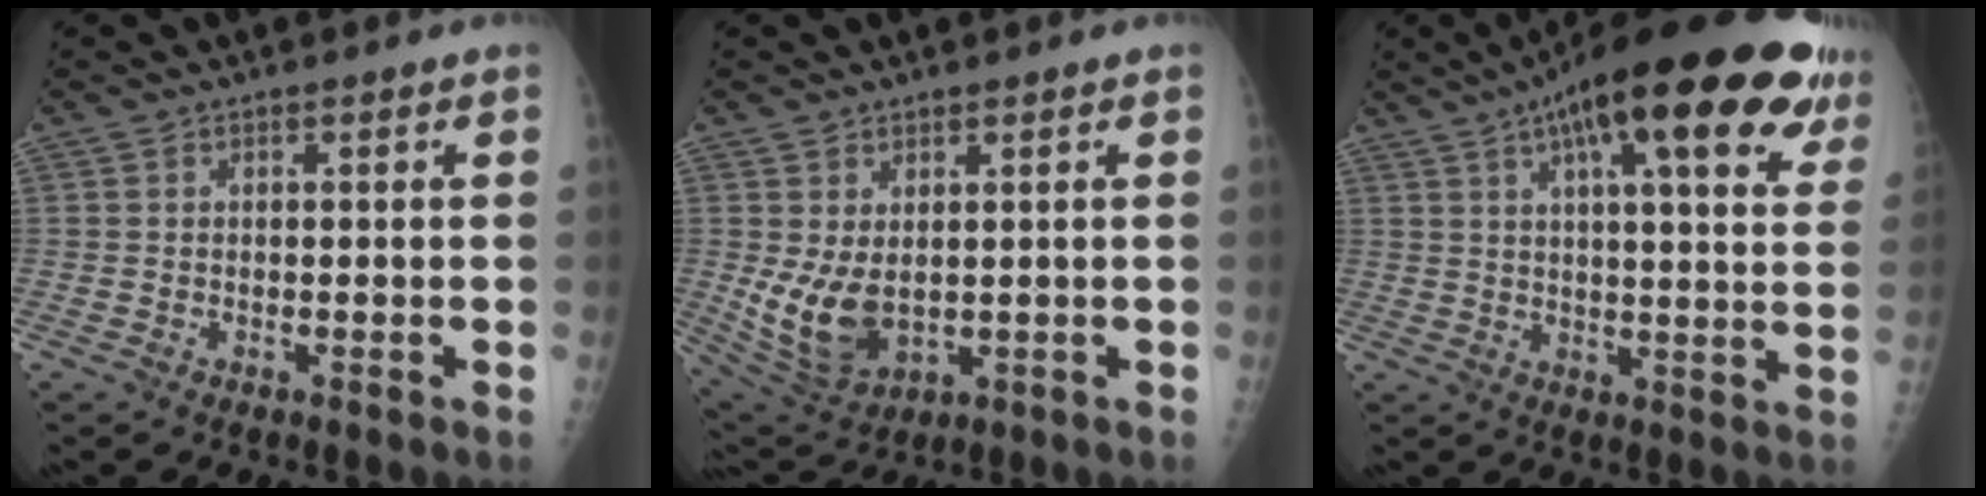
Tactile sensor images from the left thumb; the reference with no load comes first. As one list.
[{"total": 8.6, "force": [0.6, 5.6, 6.6], "torque": [-0.118, -0.020, 0.032]}, {"total": 26.0, "force": [14.2, 7.2, 20.5], "torque": [-0.280, -0.002, 0.189]}]